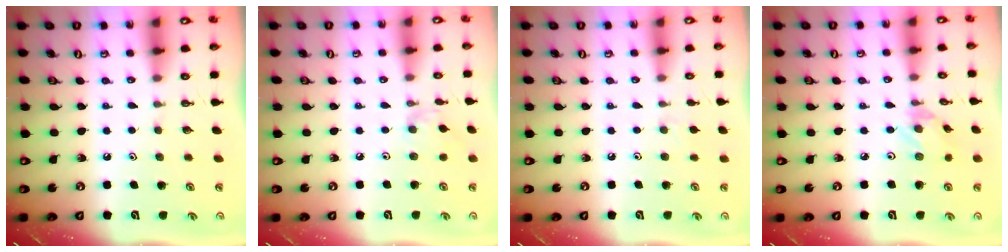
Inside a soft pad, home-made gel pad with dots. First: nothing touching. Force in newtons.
{"total": 2.8, "press": 2.7, "slide": 0.6}
{"total": 5.2, "press": 5.1, "slide": 0.7}
{"total": 1.3, "press": 1.3, "slide": 0.1}